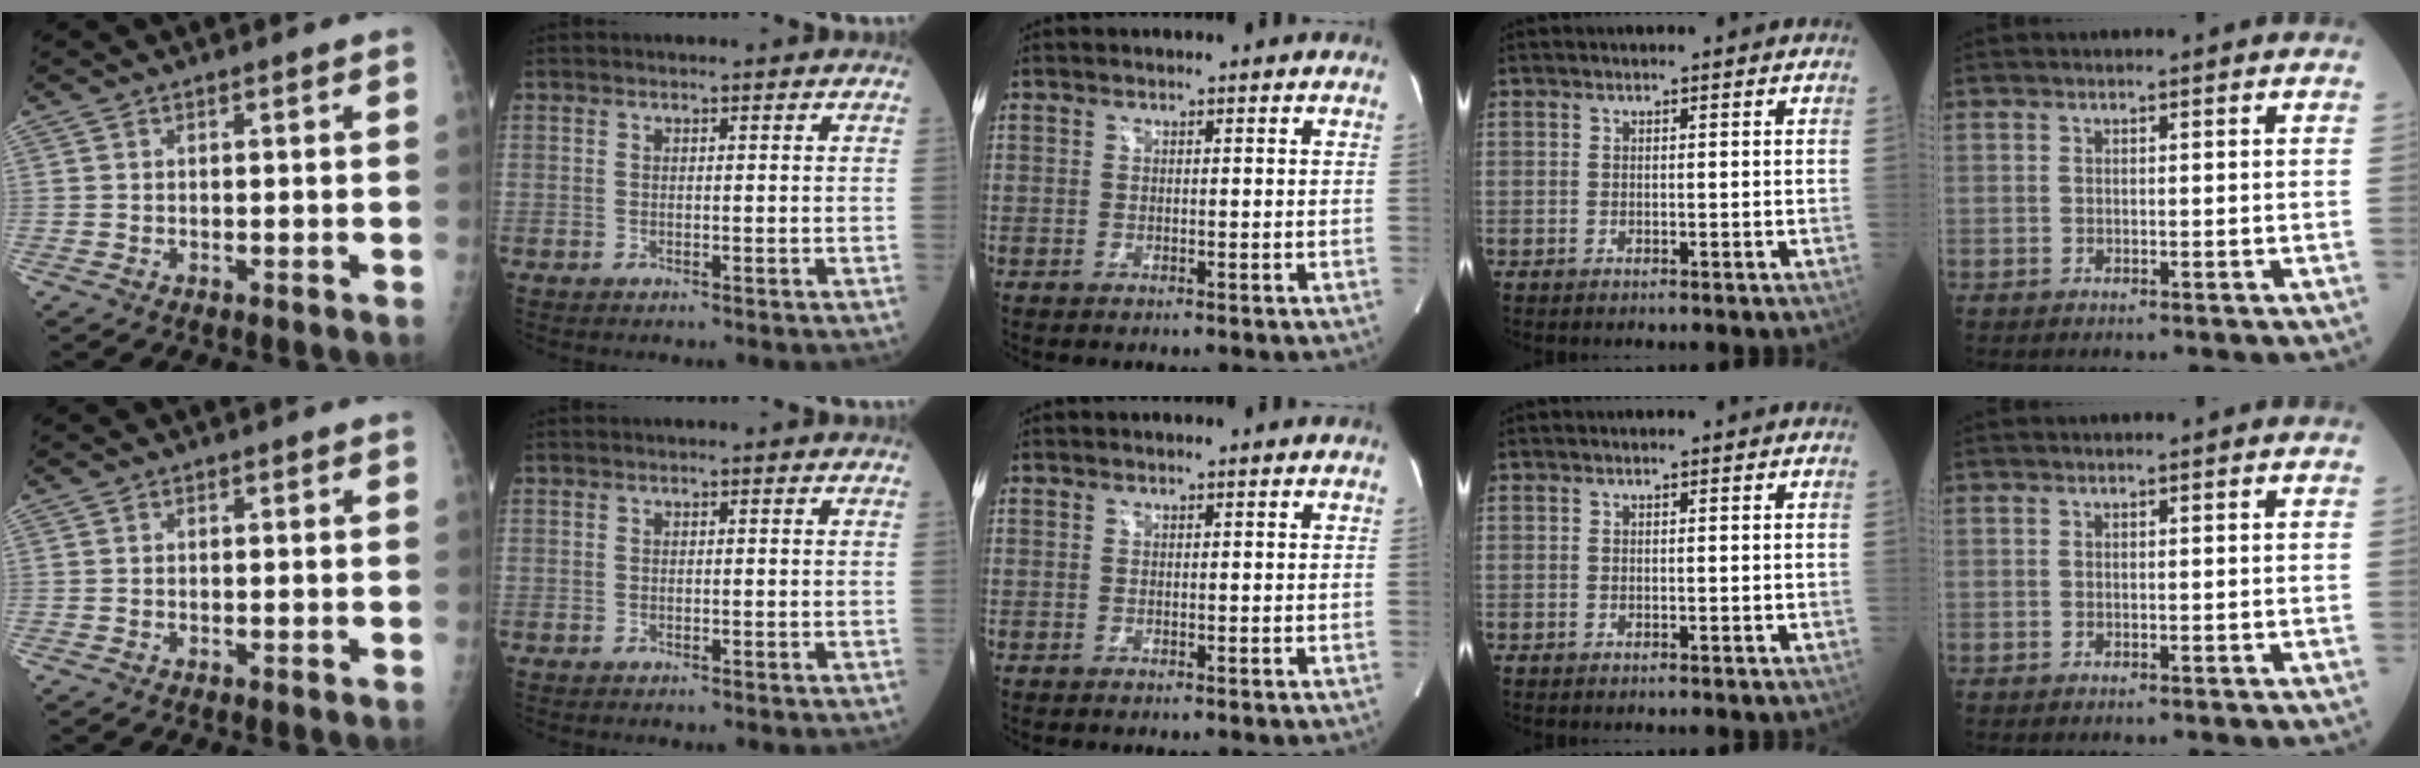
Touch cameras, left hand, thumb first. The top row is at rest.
{}